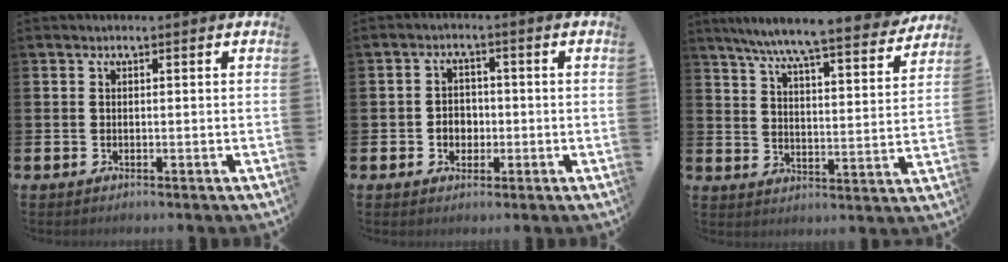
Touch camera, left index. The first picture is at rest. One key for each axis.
{"total": 3.0, "fx": -0.6, "fy": 2.6, "fz": 1.3, "tx": -0.019, "ty": 0.002, "tz": -0.018}
{"total": 8.4, "fx": 7.8, "fy": 0.1, "fz": 3.2, "tx": -0.084, "ty": -0.056, "tz": 0.132}